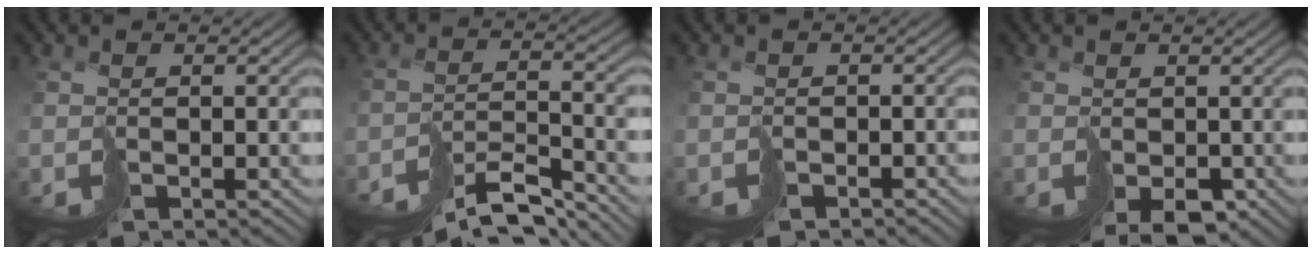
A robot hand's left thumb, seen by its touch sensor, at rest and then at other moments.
{"total": 8.4, "force": [-7.5, 1.1, 3.7], "torque": [-0.053, 0.003, -0.120]}
{"total": 1.3, "force": [-1.0, 0.9, 0.0], "torque": [0.009, -0.004, -0.021]}
{"total": 2.8, "force": [-0.9, 2.1, 1.7], "torque": [-0.031, -0.006, -0.006]}